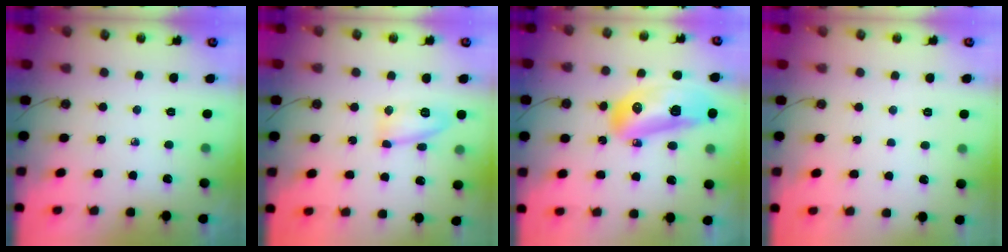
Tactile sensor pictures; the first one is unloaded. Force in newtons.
{"total": 9.3, "press": 9.3, "slide": 1.0}
{"total": 17.5, "press": 17.4, "slide": 2.0}
{"total": 4.9, "press": 2.9, "slide": 4.0}